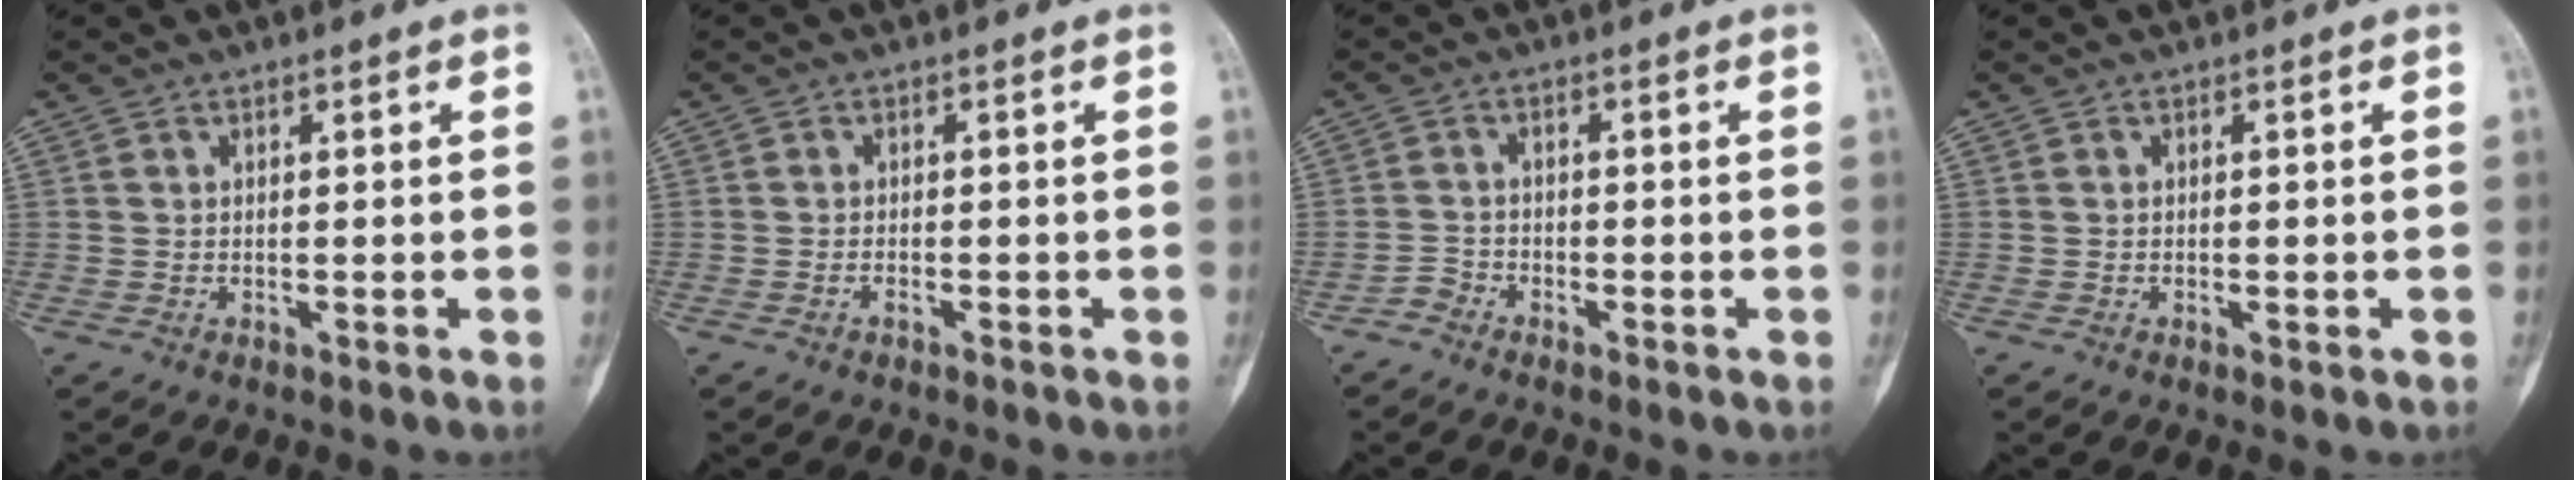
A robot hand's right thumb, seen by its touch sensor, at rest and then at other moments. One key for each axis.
{"total": 0.7, "fx": -0.5, "fy": 0.3, "fz": 0.2, "tx": -0.007, "ty": 0.005, "tz": -0.013}
{"total": 1.9, "fx": -1.7, "fy": 0.8, "fz": -0.2, "tx": 0.005, "ty": 0.007, "tz": -0.040}
{"total": 1.0, "fx": -0.3, "fy": 0.4, "fz": 0.9, "tx": -0.013, "ty": -0.002, "tz": -0.004}